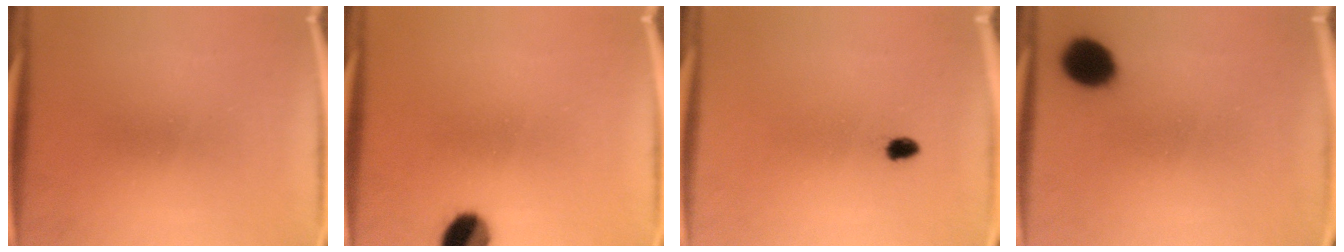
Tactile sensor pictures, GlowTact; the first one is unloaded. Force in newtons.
{"total": 7.2}
{"total": 1.4}
{"total": 8.6}